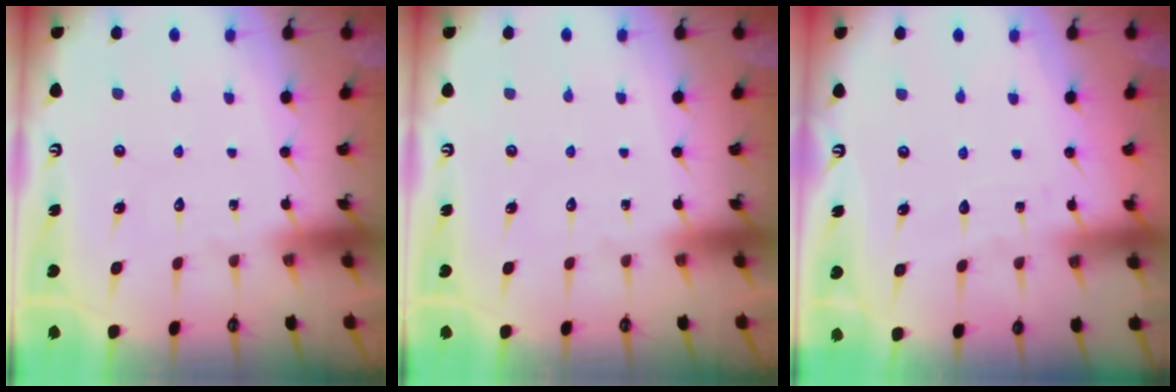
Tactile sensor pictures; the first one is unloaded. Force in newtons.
{"total": 0.0}
{"total": 2.3, "press": 2.3, "slide": 0.3}